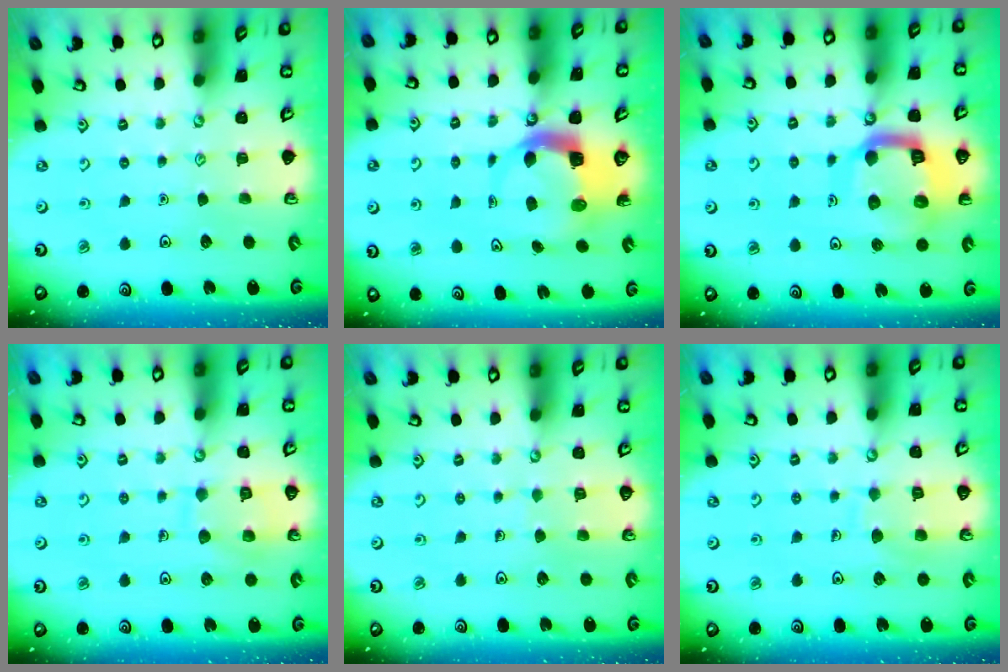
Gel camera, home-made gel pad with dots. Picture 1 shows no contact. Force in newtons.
{"total": 5.6, "press": 5.5, "slide": 0.9}
{"total": 16.4, "press": 16.3, "slide": 2.0}
{"total": 10.6, "press": 10.6, "slide": 0.9}
{"total": 3.1, "press": 3.1, "slide": 0.2}
{"total": 8.6, "press": 8.6, "slide": 0.7}